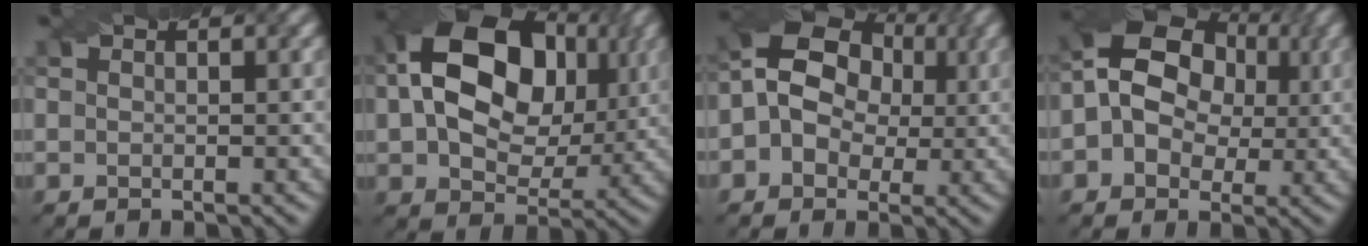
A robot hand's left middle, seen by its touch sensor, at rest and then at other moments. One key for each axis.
{"total": 17.0, "fx": 3.8, "fy": 11.9, "fz": 11.5, "tx": -0.200, "ty": 0.031, "tz": 0.075}
{"total": 9.4, "fx": 1.2, "fy": 7.6, "fz": 5.3, "tx": -0.094, "ty": 0.039, "tz": -0.005}
{"total": 10.7, "fx": 1.8, "fy": 8.6, "fz": 6.1, "tx": -0.113, "ty": 0.045, "tz": 0.004}